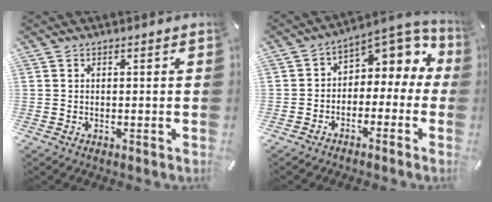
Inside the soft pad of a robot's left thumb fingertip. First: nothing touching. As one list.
[{"total": 5.4, "force": [1.7, 4.4, 2.6], "torque": [-0.046, -0.018, 0.029]}]